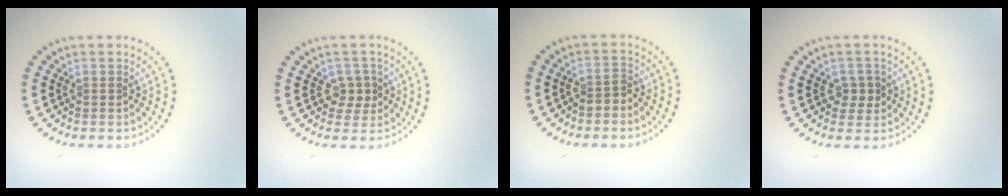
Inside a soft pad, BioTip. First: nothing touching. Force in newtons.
{"total": 2.1, "press": 1.9, "slide": 0.8}
{"total": 1.4, "press": 1.2, "slide": 0.7}
{"total": 1.9, "press": 1.8, "slide": 0.6}